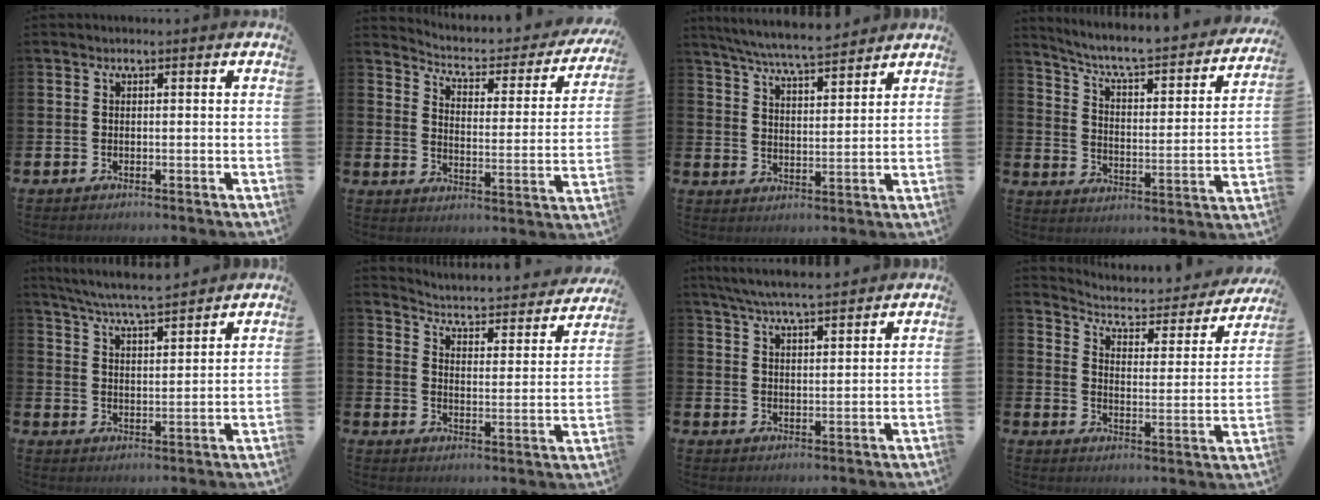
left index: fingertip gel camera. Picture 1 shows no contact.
{"total": 4.2, "force": [3.7, 1.5, 1.3], "torque": [-0.056, -0.032, 0.055]}
{"total": 6.9, "force": [6.6, 0.4, 1.8], "torque": [-0.058, -0.034, 0.118]}
{"total": 6.0, "force": [5.4, 1.1, 2.5], "torque": [-0.081, -0.046, 0.083]}
{"total": 6.6, "force": [6.3, 0.2, 1.8], "torque": [-0.057, -0.034, 0.113]}
{"total": 3.1, "force": [2.9, 0.6, 0.7], "torque": [-0.039, -0.035, 0.039]}
{"total": 6.2, "force": [5.9, 0.4, 1.9], "torque": [-0.048, -0.024, 0.106]}
{"total": 4.4, "force": [3.9, 1.6, 1.3], "torque": [-0.056, -0.032, 0.058]}